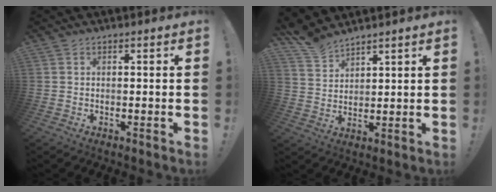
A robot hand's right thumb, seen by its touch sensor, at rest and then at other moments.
{"total": 7.1, "force": [6.5, 2.1, 1.8], "torque": [-0.042, -0.040, 0.126]}